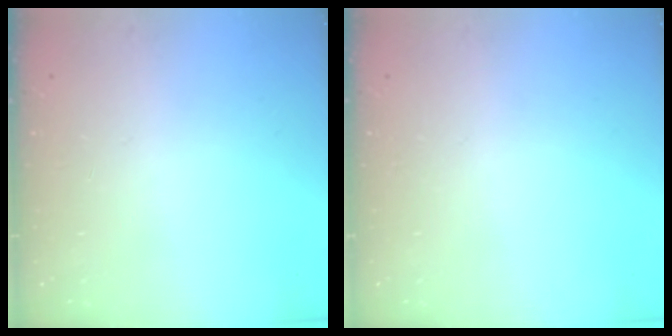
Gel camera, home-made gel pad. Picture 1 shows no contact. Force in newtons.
{"total": 0.0}